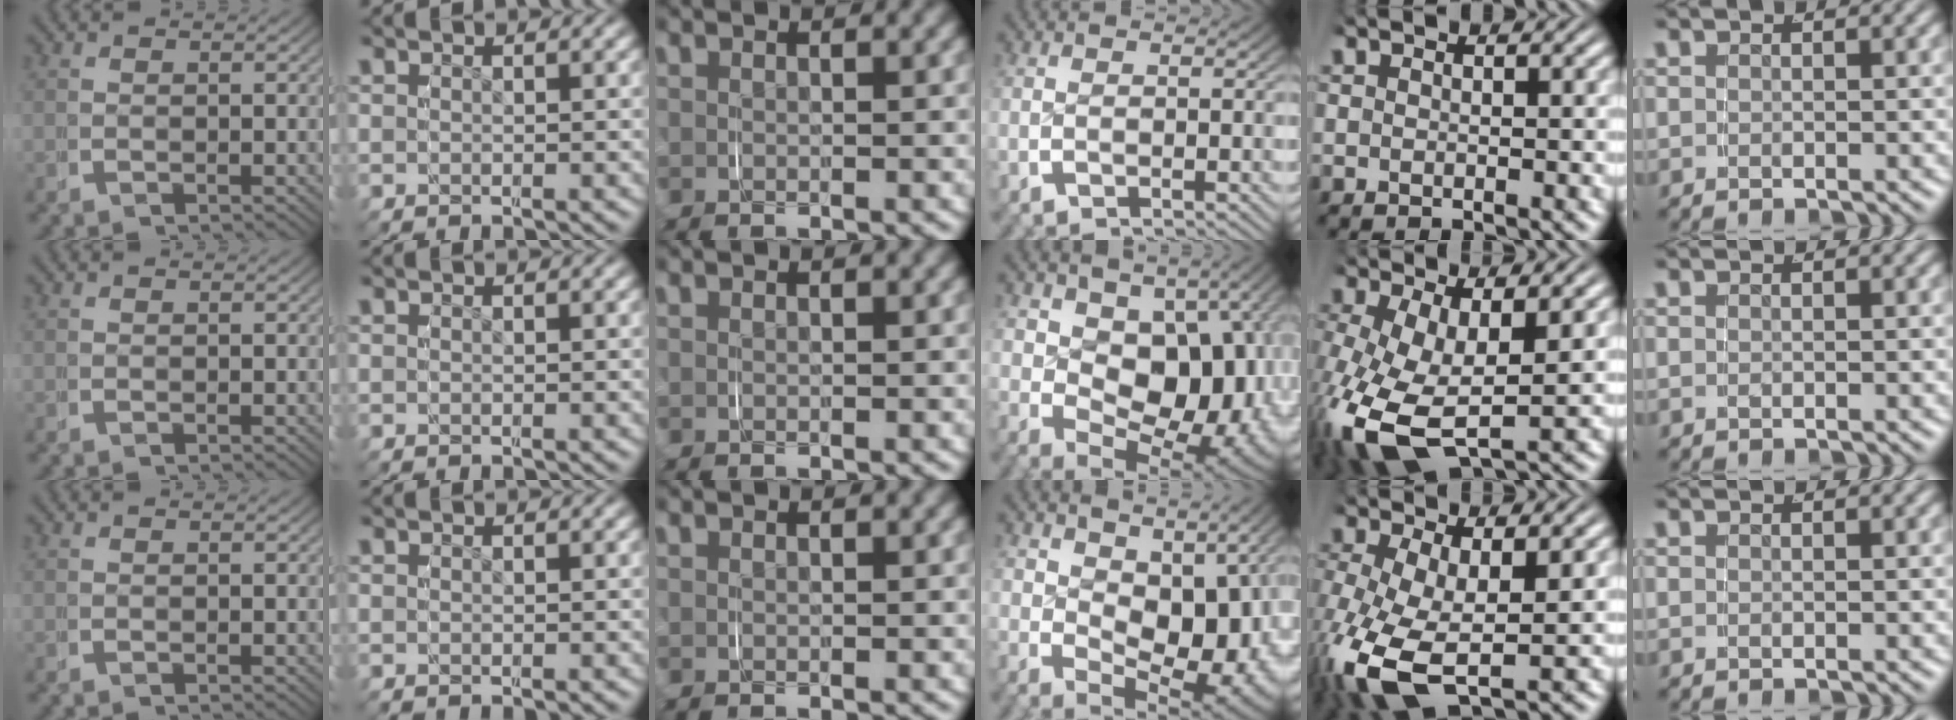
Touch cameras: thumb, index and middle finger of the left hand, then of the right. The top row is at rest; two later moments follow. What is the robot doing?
{"motion": "grasp_and_lifting", "object": "paper plate"}